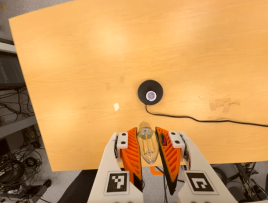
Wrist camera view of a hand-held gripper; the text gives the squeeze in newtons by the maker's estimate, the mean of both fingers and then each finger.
{"total": 19.1, "left": 20.4, "right": 17.8}